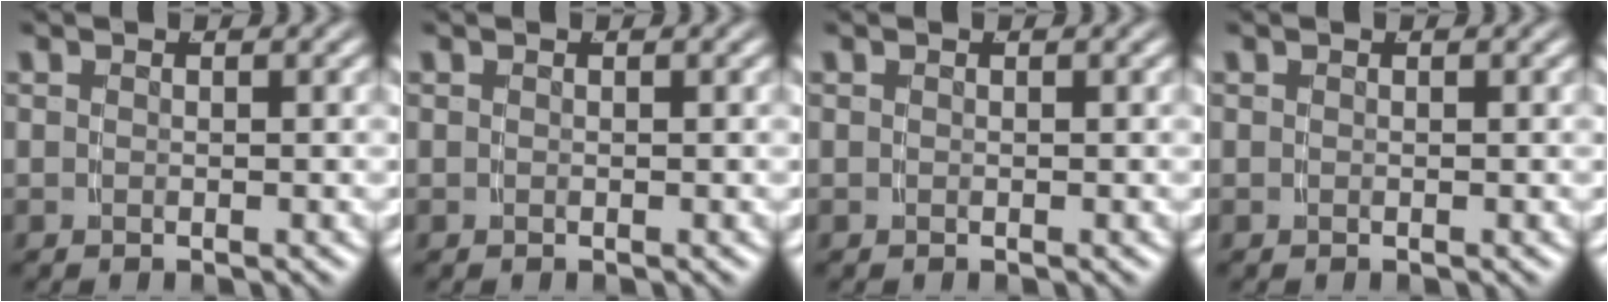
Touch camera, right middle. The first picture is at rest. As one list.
[{"total": 0.0}, {"total": 0.0}, {"total": 0.0}]